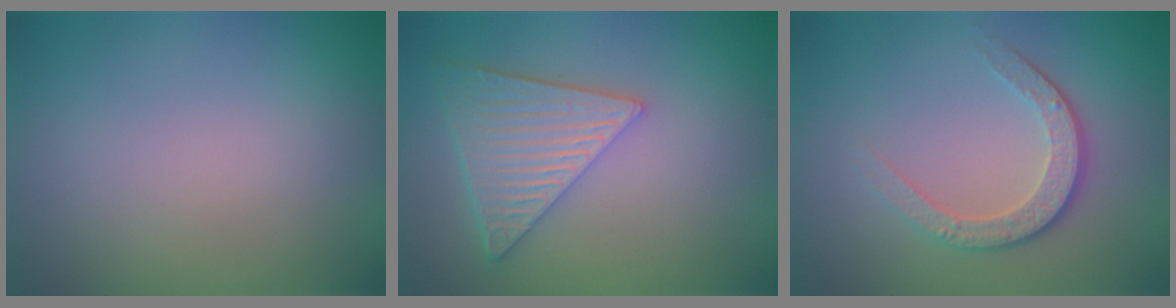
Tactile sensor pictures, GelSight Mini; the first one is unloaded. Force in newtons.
{"total": 5.9, "press": 4.4, "slide": 3.9}
{"total": 3.5, "press": 2.6, "slide": 2.3}